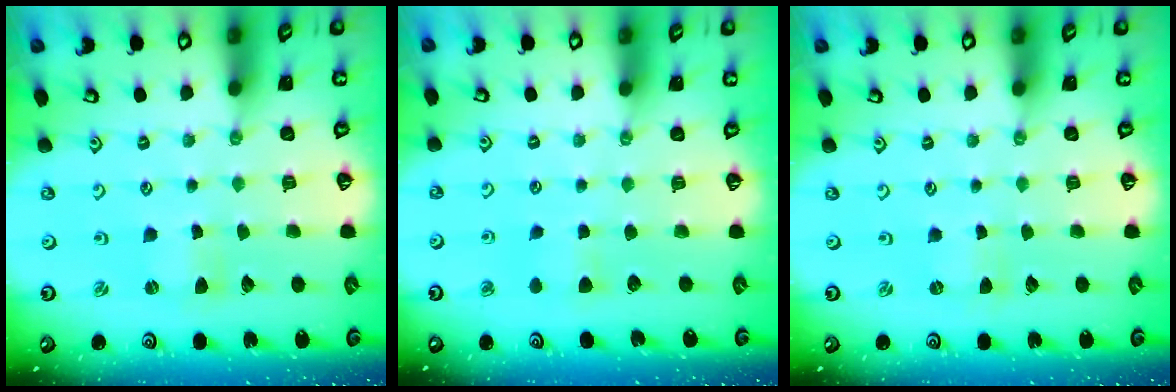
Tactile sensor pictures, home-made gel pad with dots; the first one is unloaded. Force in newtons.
{"total": 4.5, "press": 4.4, "slide": 0.8}
{"total": 0.0}